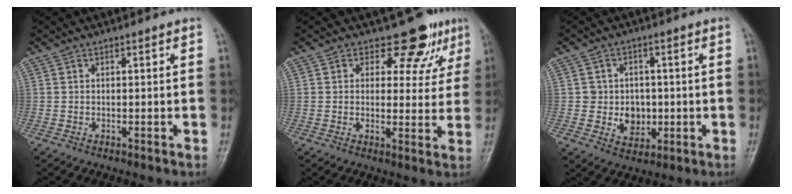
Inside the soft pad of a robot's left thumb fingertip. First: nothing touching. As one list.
[{"total": 7.8, "force": [5.4, 4.9, 2.7], "torque": [0.006, -0.030, 0.058]}, {"total": 6.3, "force": [-0.5, 5.5, 2.9], "torque": [-0.009, 0.007, -0.002]}]